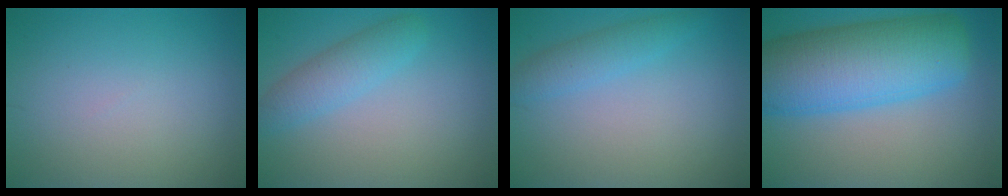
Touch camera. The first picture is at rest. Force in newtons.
{"total": 3.1, "press": 3.1, "slide": 0.1}
{"total": 2.3, "press": 2.3, "slide": 0.0}
{"total": 11.9, "press": 11.9, "slide": 0.3}